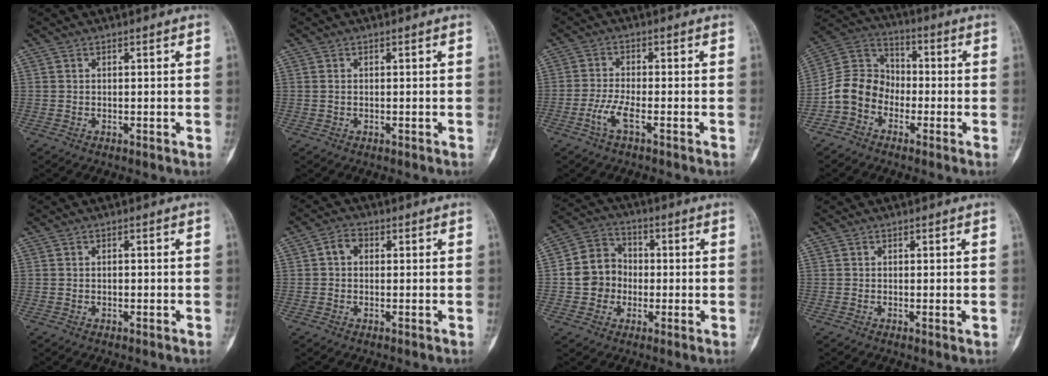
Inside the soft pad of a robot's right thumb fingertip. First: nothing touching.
{"total": 0.7, "force": [0.1, 0.5, 0.5], "torque": [-0.012, 0.002, 0.003]}
{"total": 4.1, "force": [-2.0, 0.9, 3.4], "torque": [-0.083, 0.008, -0.044]}
{"total": 10.1, "force": [-3.7, 8.3, 4.5], "torque": [-0.073, 0.053, -0.083]}
{"total": 0.8, "force": [-0.1, 0.4, 0.7], "torque": [-0.008, 0.001, -0.002]}
{"total": 3.0, "force": [0.3, 2.4, 1.8], "torque": [-0.023, 0.013, 0.000]}
{"total": 9.2, "force": [-0.8, 8.3, 3.7], "torque": [-0.035, 0.027, -0.025]}
{"total": 1.5, "force": [-0.1, 0.3, 1.5], "torque": [-0.021, -0.004, -0.002]}